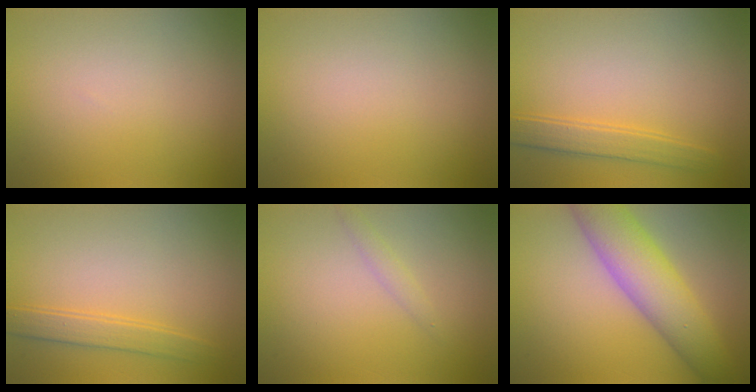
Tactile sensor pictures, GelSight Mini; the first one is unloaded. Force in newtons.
{"total": 0.0}
{"total": 2.5, "press": 2.5, "slide": 0.1}
{"total": 2.3, "press": 2.3, "slide": 0.1}
{"total": 0.9, "press": 0.9, "slide": 0.0}
{"total": 7.2, "press": 7.2, "slide": 0.2}